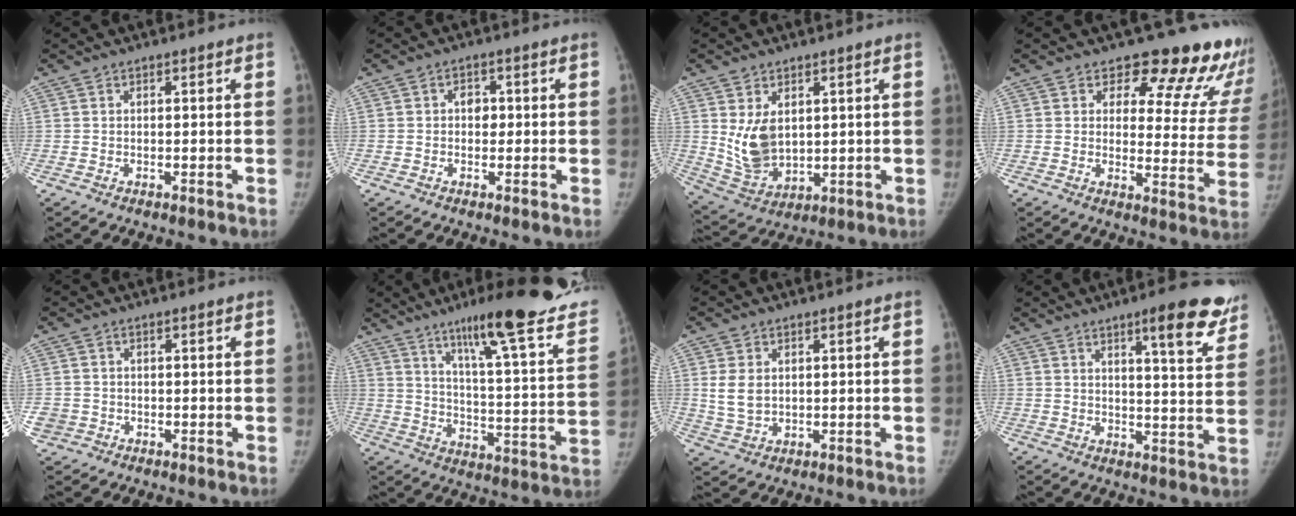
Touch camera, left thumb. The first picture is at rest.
{"total": 2.4, "force": [0.1, 1.9, 1.5], "torque": [-0.005, 0.005, -0.004]}
{"total": 9.7, "force": [2.1, 6.6, 6.8], "torque": [-0.105, -0.024, 0.063]}
{"total": 17.3, "force": [14.7, 6.8, 5.9], "torque": [-0.002, -0.111, 0.157]}
{"total": 3.7, "force": [-0.9, 3.3, 1.2], "torque": [-0.025, 0.006, -0.011]}
{"total": 27.8, "force": [20.8, 3.3, 18.1], "torque": [-0.241, -0.107, 0.289]}
{"total": 5.3, "force": [1.1, 3.9, 3.5], "torque": [-0.062, -0.007, 0.031]}
{"total": 12.6, "force": [8.0, 2.7, 9.3], "torque": [-0.087, -0.044, 0.100]}